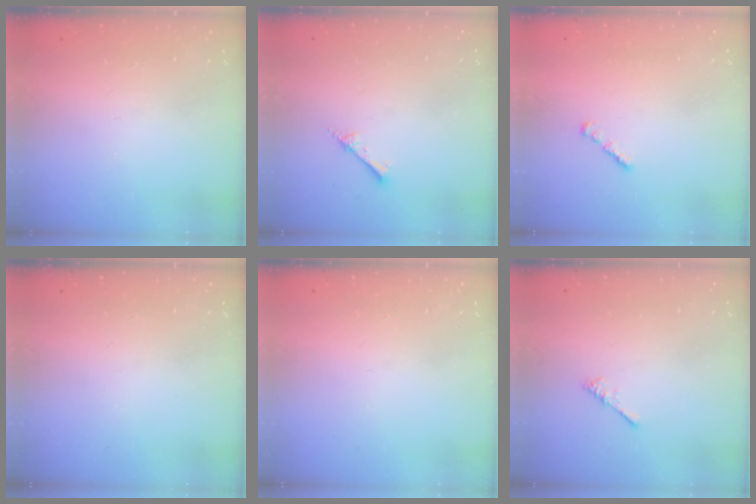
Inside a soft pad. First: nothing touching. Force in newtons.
{"total": 2.6, "press": 2.6, "slide": 0.3}
{"total": 1.6, "press": 1.5, "slide": 0.5}
{"total": 0.0}
{"total": 0.0}
{"total": 0.0}